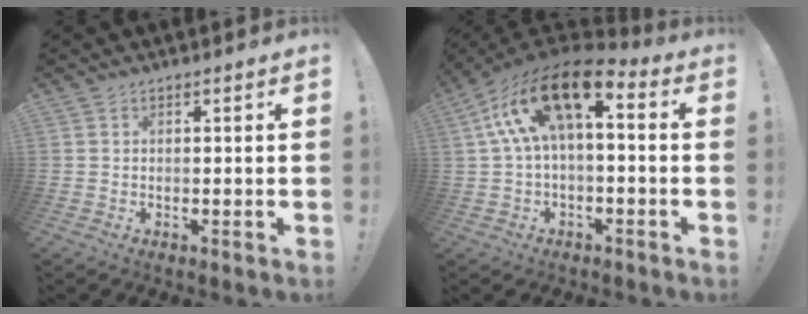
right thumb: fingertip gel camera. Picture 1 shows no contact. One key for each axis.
{"total": 16.1, "fx": 5.3, "fy": 7.4, "fz": 13.3, "tx": -0.240, "ty": -0.017, "tz": 0.097}